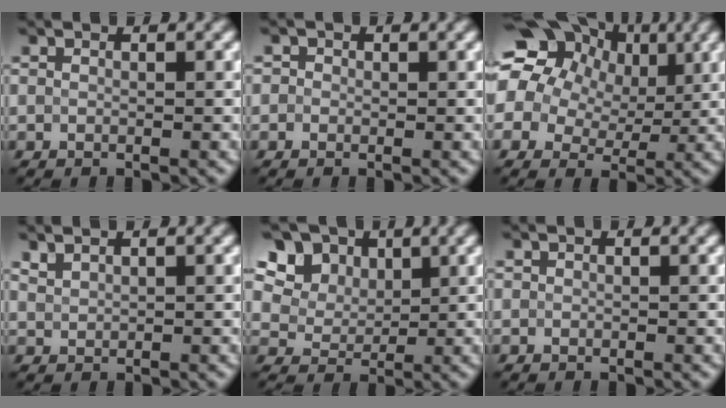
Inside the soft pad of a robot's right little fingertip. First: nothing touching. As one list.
[{"total": 0.8, "force": [0.1, 0.8, 0.2], "torque": [0.002, -0.005, -0.004]}, {"total": 16.1, "force": [6.8, 12.5, 7.6], "torque": [-0.174, 0.037, 0.105]}, {"total": 1.1, "force": [1.0, 0.2, 0.2], "torque": [-0.007, 0.002, 0.028]}, {"total": 12.9, "force": [6.8, 9.2, 6.0], "torque": [-0.149, 0.031, 0.115]}, {"total": 0.0}]